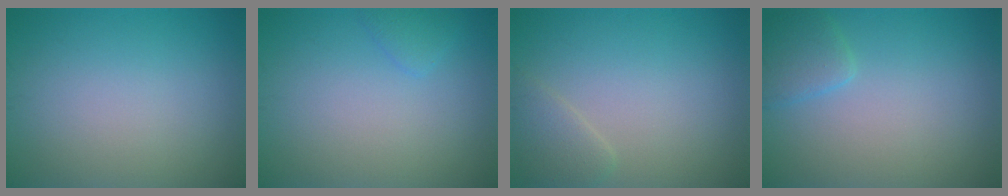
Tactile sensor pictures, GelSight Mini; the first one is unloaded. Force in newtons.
{"total": 1.1, "press": 1.1, "slide": 0.0}
{"total": 1.7, "press": 1.7, "slide": 0.2}
{"total": 2.0, "press": 2.0, "slide": 0.1}